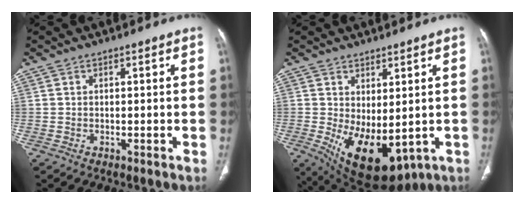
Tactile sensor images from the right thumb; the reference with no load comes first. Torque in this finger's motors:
{"motor_torque": [-0.42, 1.06, 0.93, 0.59, 0.37]}